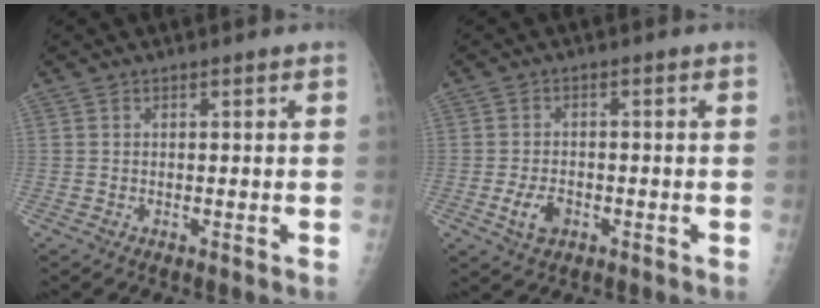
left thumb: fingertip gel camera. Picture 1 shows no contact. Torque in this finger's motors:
{"motor_torque": [0.02, 0.03, 0.13, -0.04, 0.00]}